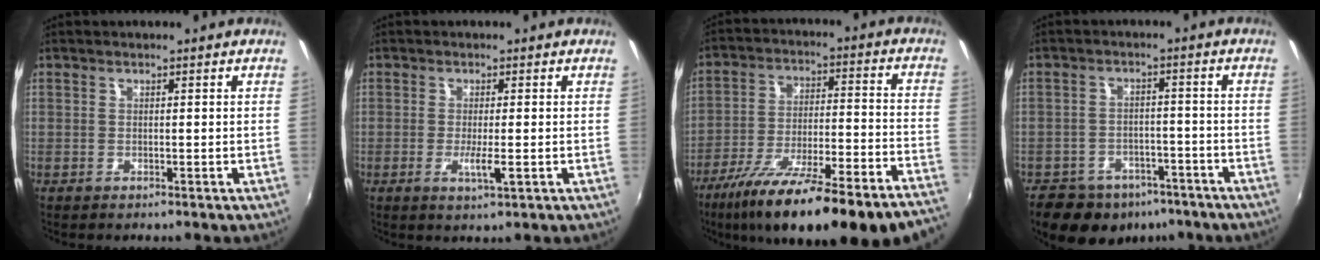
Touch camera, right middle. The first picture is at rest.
{"total": 3.1, "force": [-0.8, 0.2, 3.0], "torque": [-0.059, -0.008, -0.015]}
{"total": 27.5, "force": [-21.8, 2.3, 16.5], "torque": [-0.267, -0.073, -0.322]}
{"total": 16.8, "force": [-11.9, 9.5, 7.1], "torque": [-0.165, -0.002, -0.158]}